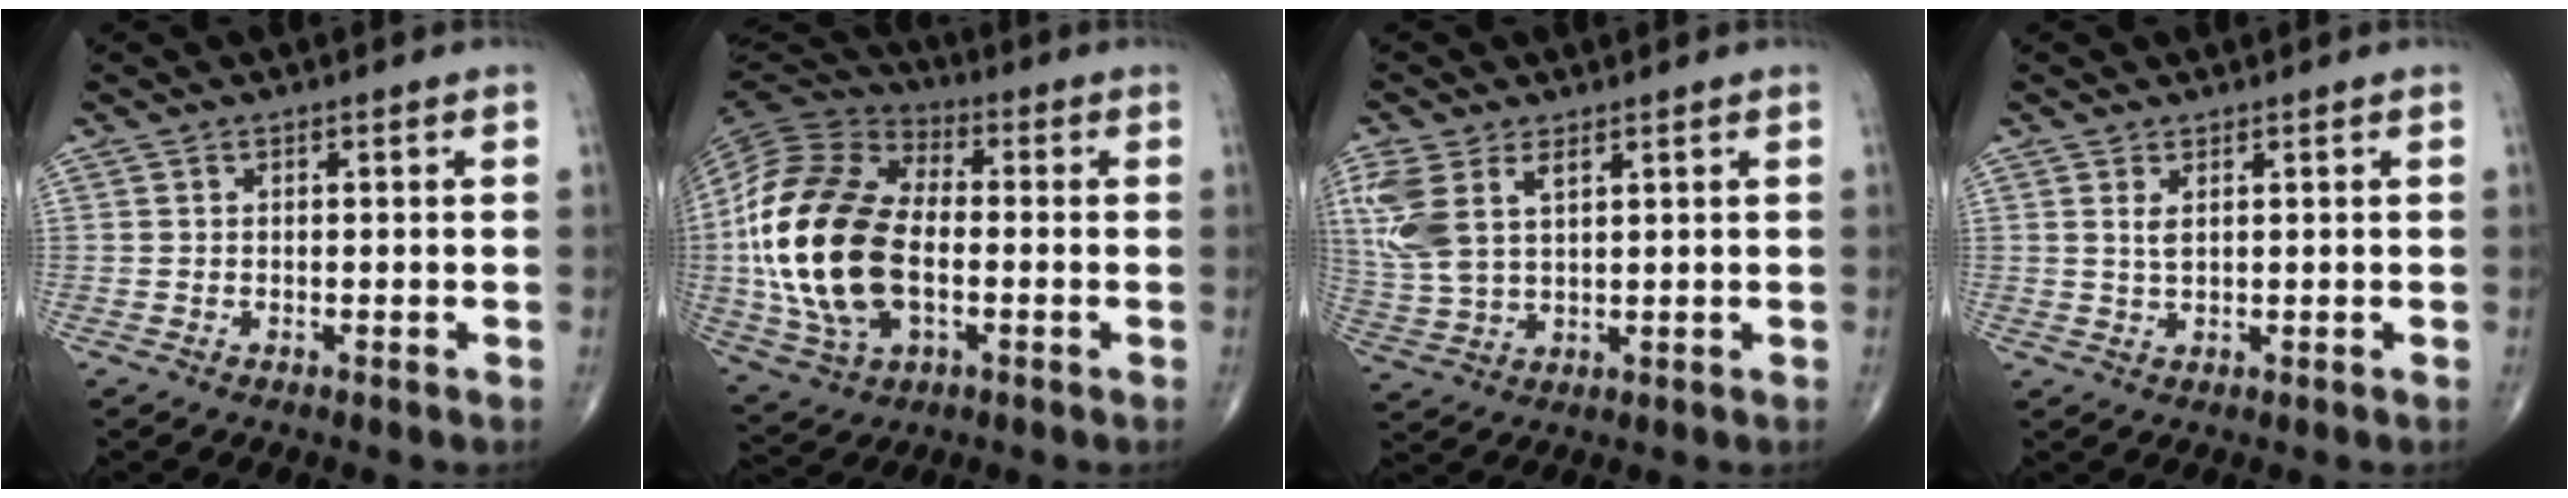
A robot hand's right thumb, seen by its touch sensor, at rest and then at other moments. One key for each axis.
{"total": 24.1, "fx": -2.0, "fy": 14.3, "fz": 19.3, "tx": -0.395, "ty": 0.007, "tz": -0.035}
{"total": 10.7, "fx": 4.2, "fy": 5.9, "fz": 7.9, "tx": -0.187, "ty": 0.001, "tz": 0.096}
{"total": 1.9, "fx": 0.8, "fy": 0.8, "fz": 1.5, "tx": -0.030, "ty": -0.004, "tz": 0.021}